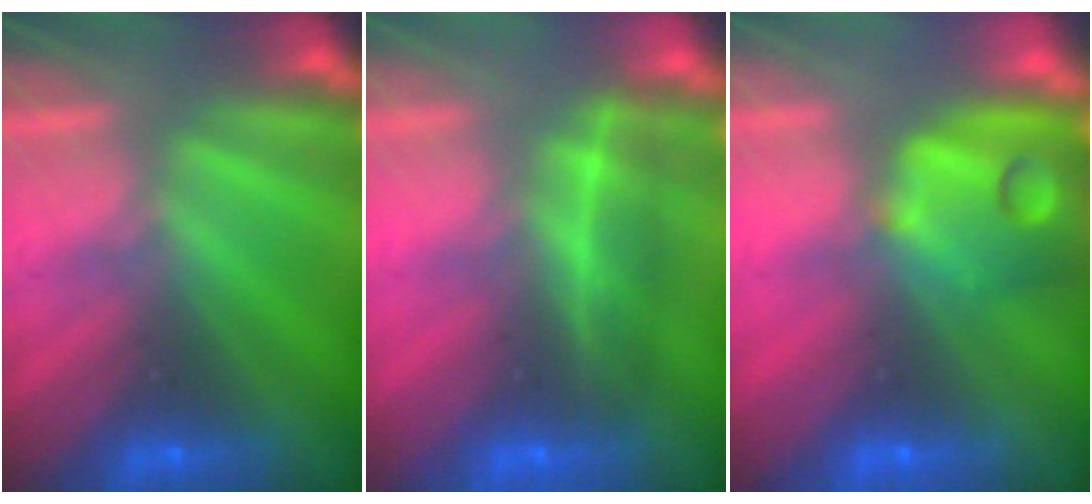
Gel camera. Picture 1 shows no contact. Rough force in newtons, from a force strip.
{"total": 2.0}
{"total": 8.8}